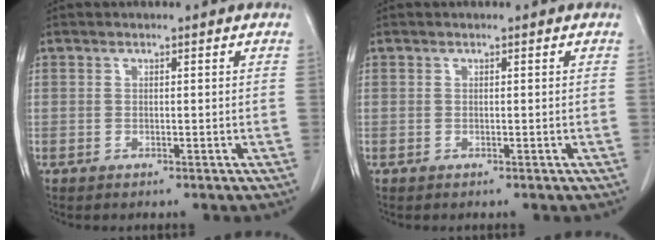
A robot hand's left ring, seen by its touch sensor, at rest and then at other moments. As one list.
[{"total": 0.0}]